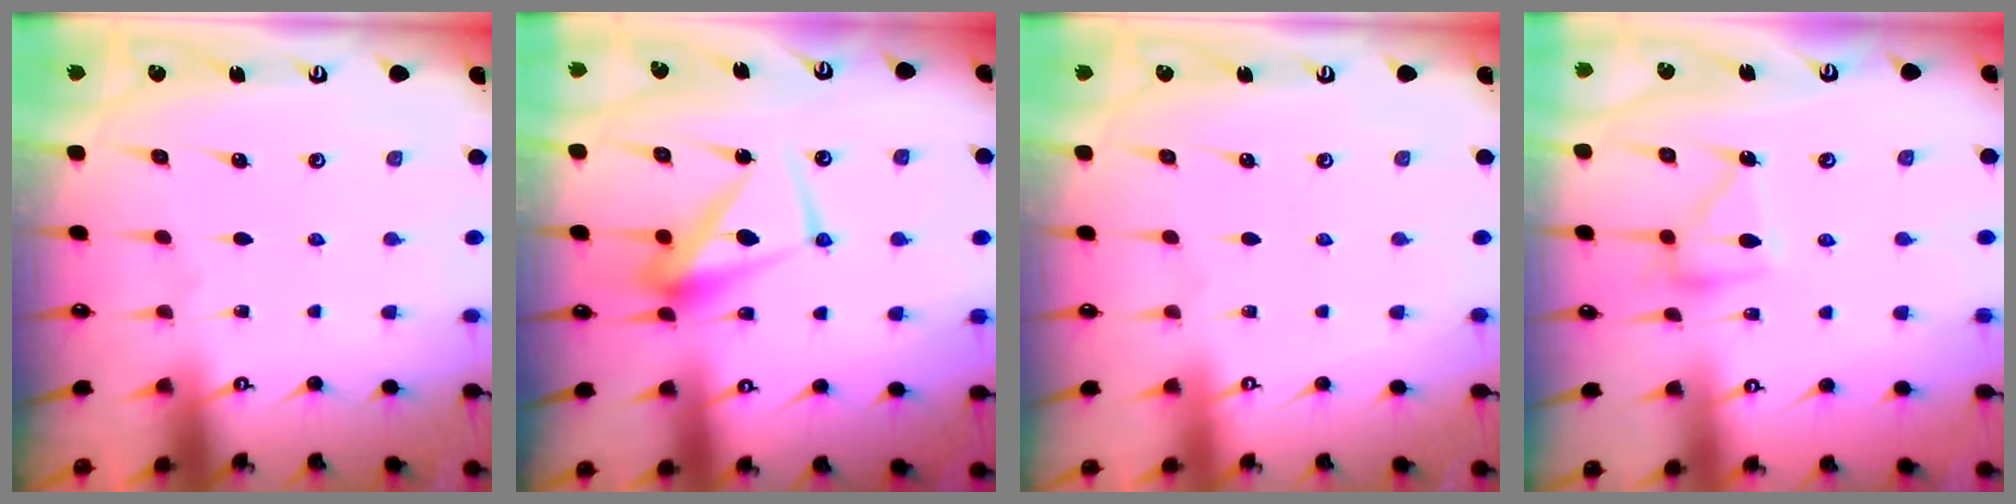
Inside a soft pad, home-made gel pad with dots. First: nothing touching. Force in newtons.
{"total": 11.2, "press": 11.2, "slide": 0.7}
{"total": 3.9, "press": 3.9, "slide": 0.1}
{"total": 13.0, "press": 12.9, "slide": 0.7}